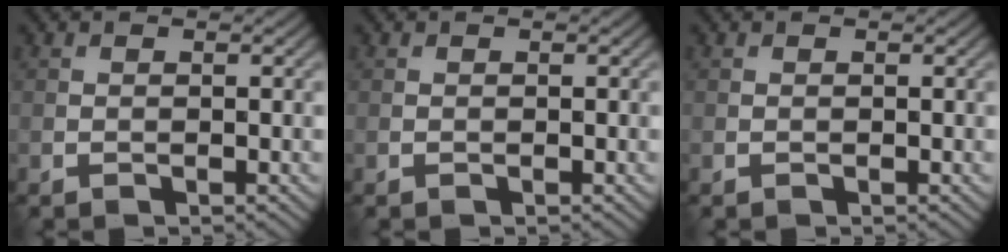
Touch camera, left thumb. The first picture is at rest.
{"total": 0.0}
{"total": 0.0}